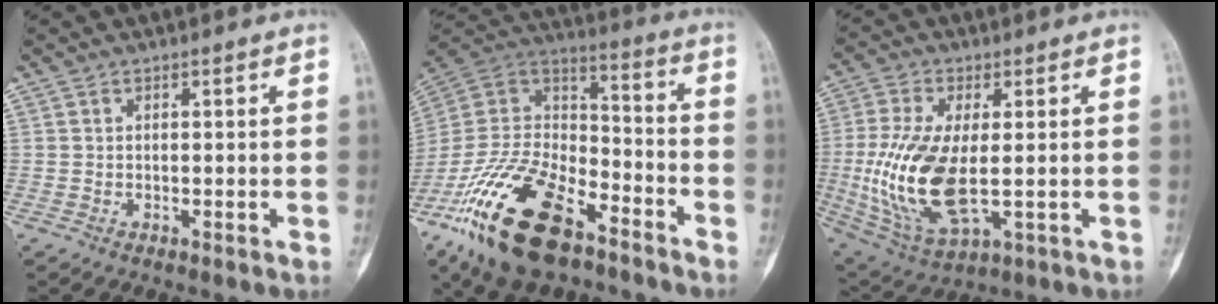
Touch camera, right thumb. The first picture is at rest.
{"total": 27.5, "force": [-16.2, 13.3, 17.8], "torque": [-0.389, 0.042, -0.296]}
{"total": 16.6, "force": [-1.3, 8.1, 14.5], "torque": [-0.302, -0.011, -0.009]}